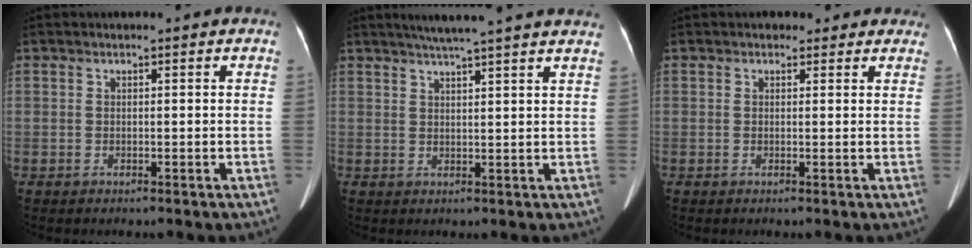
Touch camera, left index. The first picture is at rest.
{"total": 12.9, "force": [11.1, -0.4, 6.6], "torque": [-0.106, 0.023, 0.135]}
{"total": 3.9, "force": [3.2, 2.2, 0.3], "torque": [0.013, 0.007, 0.029]}